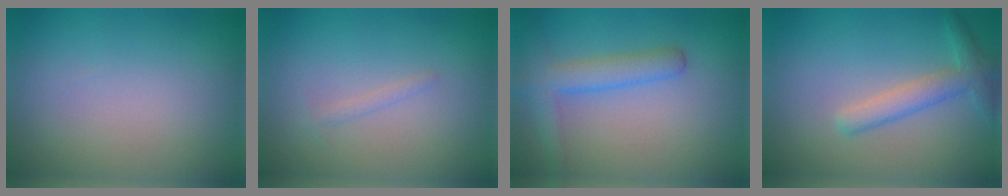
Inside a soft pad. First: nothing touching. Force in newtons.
{"total": 0.7, "press": 0.7, "slide": 0.1}
{"total": 3.3, "press": 3.3, "slide": 0.1}
{"total": 2.9, "press": 2.9, "slide": 0.1}